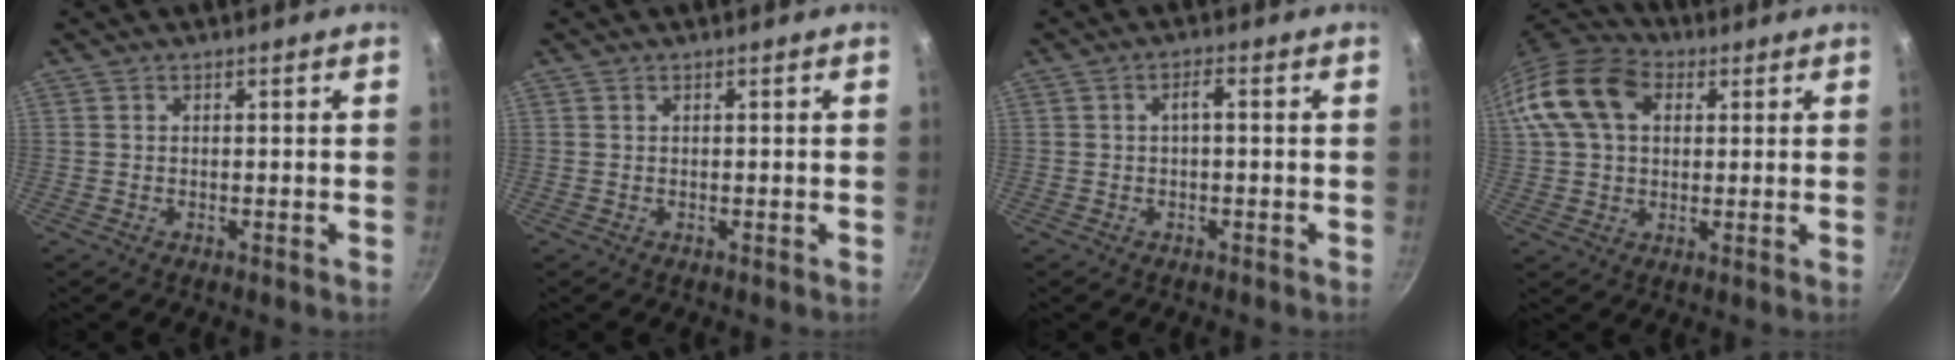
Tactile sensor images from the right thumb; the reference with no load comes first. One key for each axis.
{"total": 0.0}
{"total": 2.0, "fx": -0.2, "fy": 0.6, "fz": 1.9, "tx": -0.041, "ty": 0.015, "tz": -0.002}
{"total": 15.5, "fx": 4.4, "fy": 10.9, "fz": 10.2, "tx": -0.187, "ty": 0.022, "tz": 0.065}